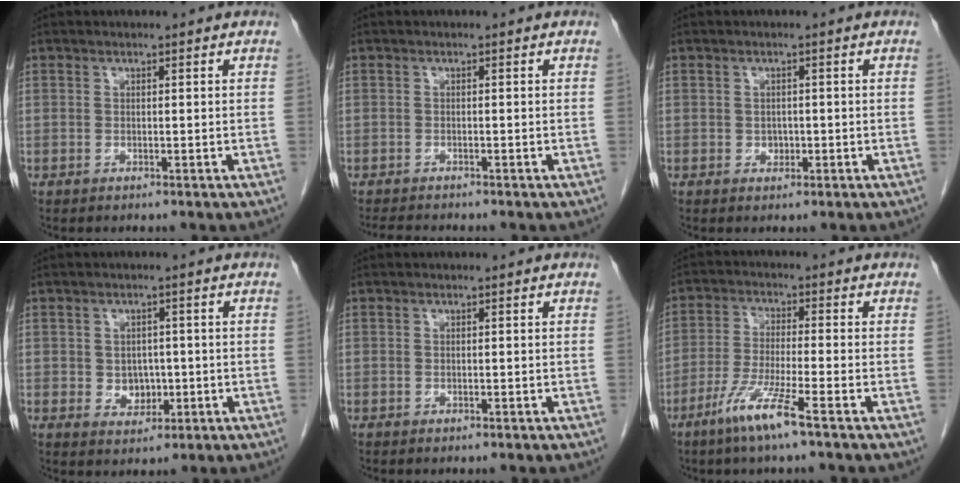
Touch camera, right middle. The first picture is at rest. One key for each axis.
{"total": 3.1, "fx": -2.9, "fy": 0.1, "fz": 1.0, "tx": -0.015, "ty": -0.012, "tz": -0.048}
{"total": 1.1, "fx": -0.2, "fy": 1.0, "fz": 0.6, "tx": -0.009, "ty": 0.002, "tz": 0.001}
{"total": 3.5, "fx": -0.3, "fy": 2.9, "fz": 2.0, "tx": -0.024, "ty": 0.004, "tz": 0.005}
{"total": 0.0}
{"total": 7.4, "fx": -4.4, "fy": -0.6, "fz": 5.9, "tx": -0.121, "ty": -0.018, "tz": -0.088}